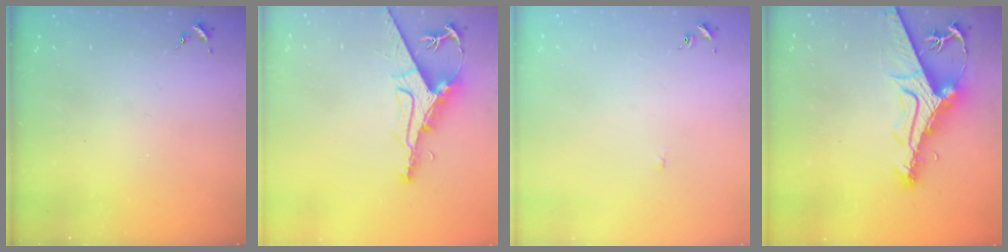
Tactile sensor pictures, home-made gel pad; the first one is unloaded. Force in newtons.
{"total": 9.8, "press": 9.8, "slide": 1.3}
{"total": 2.0, "press": 1.9, "slide": 0.4}
{"total": 11.8, "press": 11.8, "slide": 1.4}